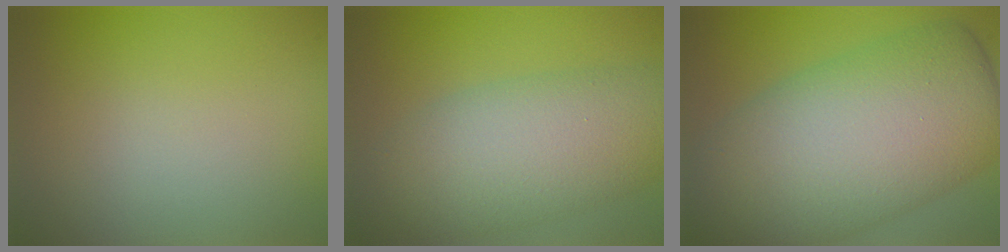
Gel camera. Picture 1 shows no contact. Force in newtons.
{"total": 7.3, "press": 7.3, "slide": 0.2}
{"total": 13.5, "press": 13.5, "slide": 0.6}